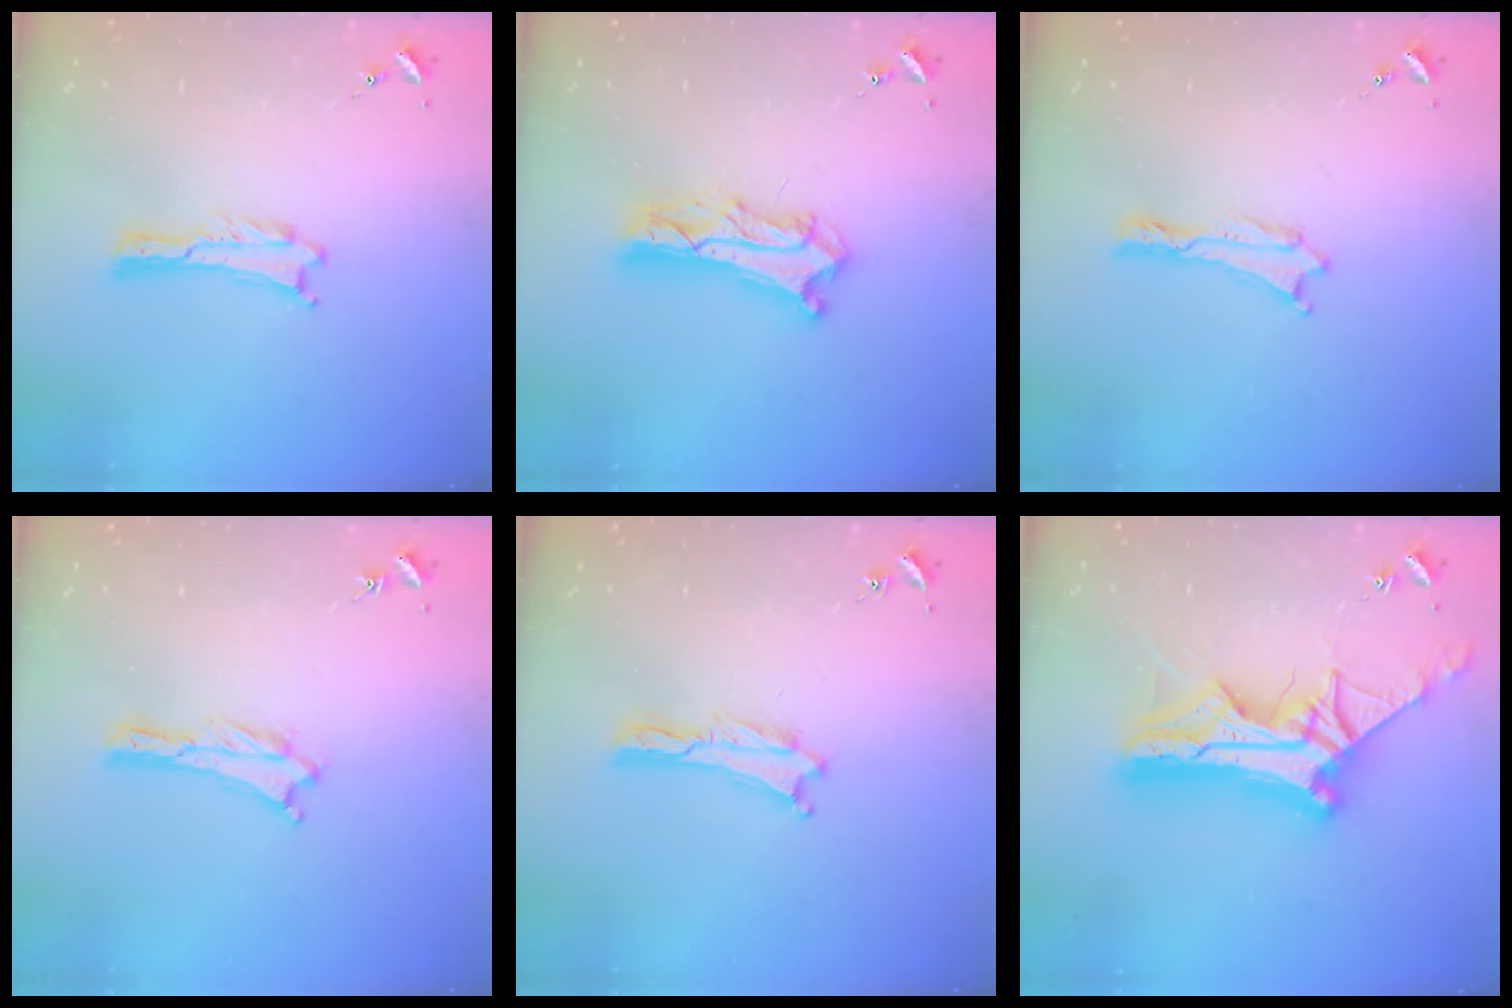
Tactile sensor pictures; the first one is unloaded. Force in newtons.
{"total": 8.3, "press": 8.3, "slide": 0.7}
{"total": 0.0}
{"total": 0.0}
{"total": 0.0}
{"total": 14.8, "press": 14.7, "slide": 1.4}